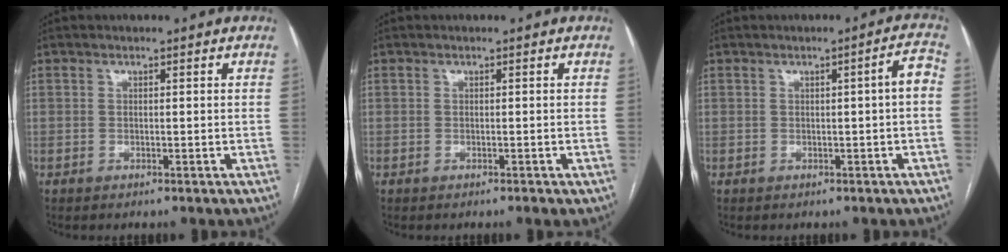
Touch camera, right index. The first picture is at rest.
{"total": 0.9, "force": [-0.6, 0.2, 0.6], "torque": [-0.010, -0.001, -0.005]}
{"total": 2.2, "force": [-0.1, 0.1, 2.2], "torque": [-0.025, 0.005, -0.001]}